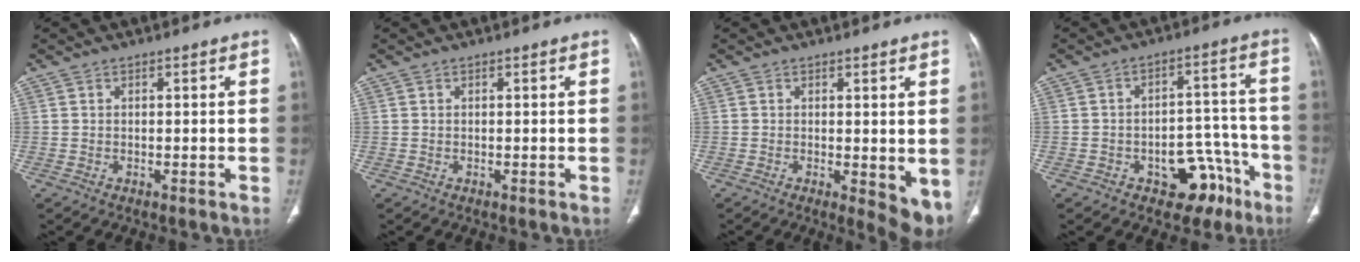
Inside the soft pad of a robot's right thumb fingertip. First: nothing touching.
{"total": 0.0}
{"total": 6.3, "force": [-0.4, 2.4, 5.8], "torque": [-0.071, -0.017, -0.002]}
{"total": 11.3, "force": [-6.3, 7.2, 6.1], "torque": [-0.030, 0.063, -0.078]}